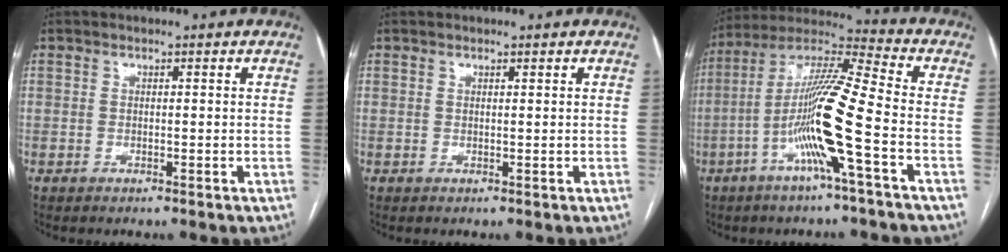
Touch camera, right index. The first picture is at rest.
{"total": 0.0}
{"total": 14.6, "force": [-4.5, -0.7, 13.9], "torque": [-0.268, 0.005, -0.094]}